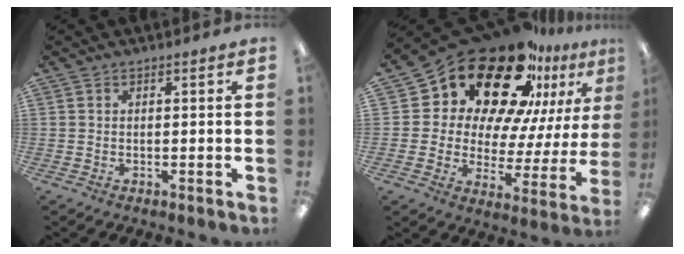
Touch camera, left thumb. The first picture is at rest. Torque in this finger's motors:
{"motor_torque": [0.68, 2.64, 1.48, -1.29, 0.20]}